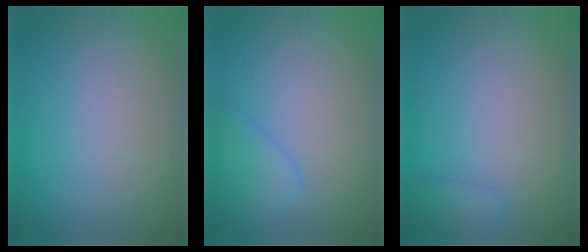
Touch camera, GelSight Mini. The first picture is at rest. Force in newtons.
{"total": 2.2, "press": 2.1, "slide": 0.2}
{"total": 1.3, "press": 1.3, "slide": 0.1}